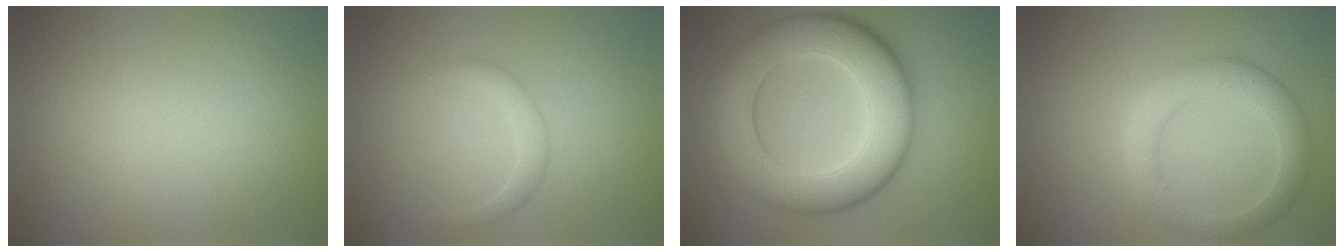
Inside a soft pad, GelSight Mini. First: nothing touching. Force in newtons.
{"total": 1.6, "press": 1.6, "slide": 0.2}
{"total": 10.6, "press": 10.6, "slide": 0.1}
{"total": 3.7, "press": 3.6, "slide": 0.2}